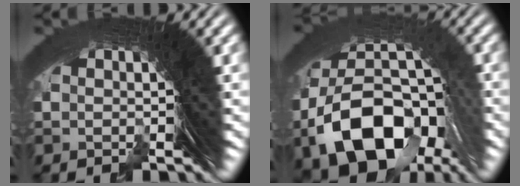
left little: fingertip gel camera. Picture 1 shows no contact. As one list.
[{"total": 12.9, "force": [-0.6, 8.1, 10.0], "torque": [-0.195, -0.031, 0.000]}]